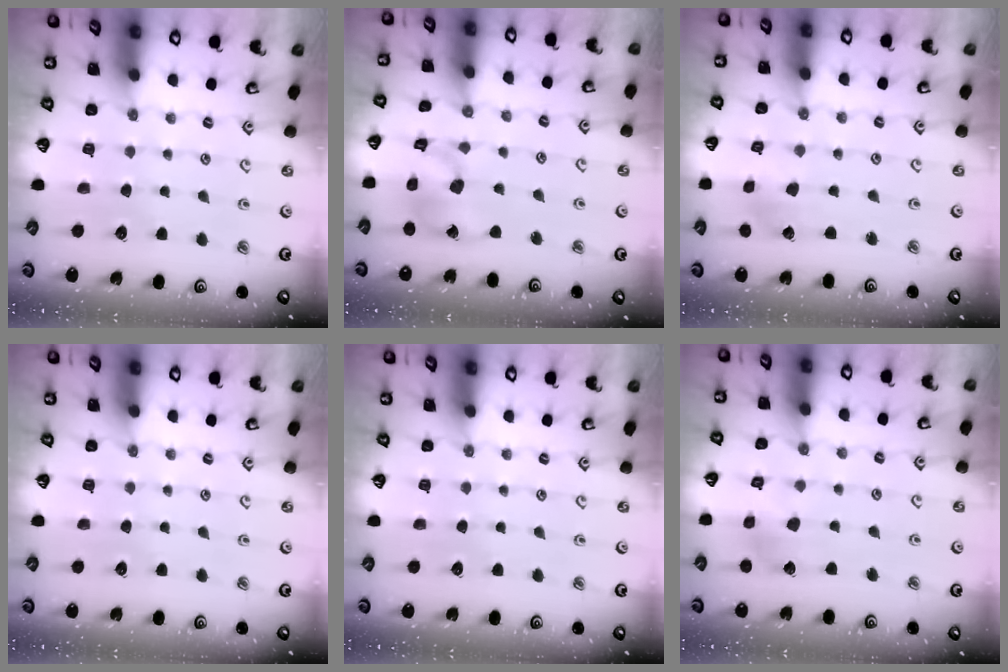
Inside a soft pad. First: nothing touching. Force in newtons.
{"total": 12.8, "press": 12.7, "slide": 1.6}
{"total": 1.6, "press": 1.6, "slide": 0.2}
{"total": 0.0}
{"total": 0.0}
{"total": 6.2, "press": 6.2, "slide": 0.6}